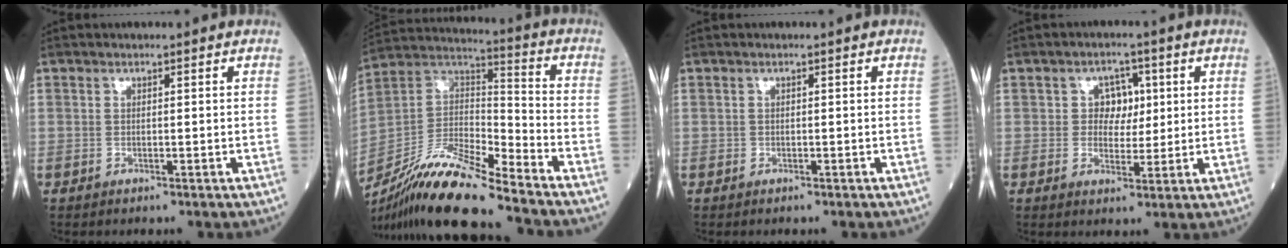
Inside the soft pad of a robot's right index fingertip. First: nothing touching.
{"total": 17.4, "force": [-14.2, 0.9, 9.9], "torque": [-0.197, 0.002, -0.263]}
{"total": 0.0}
{"total": 4.3, "force": [0.8, 3.5, 2.4], "torque": [-0.022, 0.010, 0.012]}